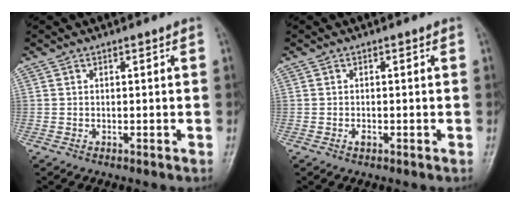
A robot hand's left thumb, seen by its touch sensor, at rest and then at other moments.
{"total": 0.9, "force": [-0.4, 0.5, 0.6], "torque": [-0.009, -0.001, -0.007]}